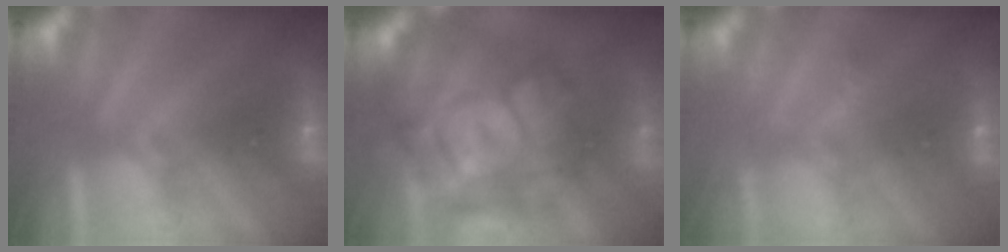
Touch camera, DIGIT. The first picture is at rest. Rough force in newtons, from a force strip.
{"total": 10.8}
{"total": 2.3}